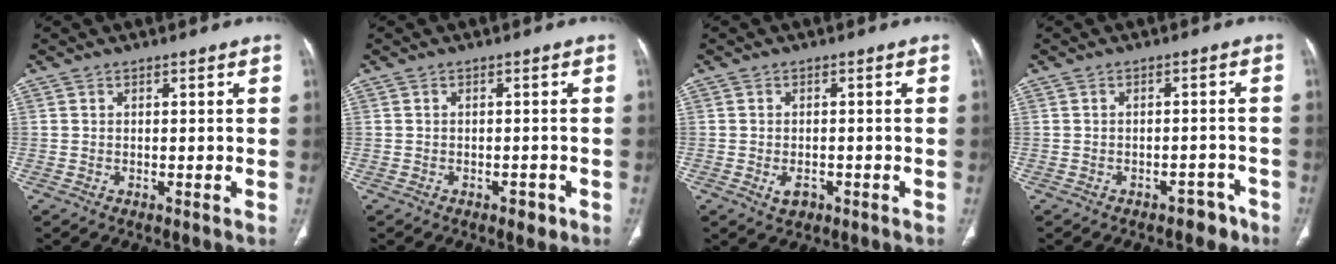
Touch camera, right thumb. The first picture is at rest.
{"total": 2.0, "force": [-1.2, 1.1, 1.2], "torque": [-0.009, 0.004, -0.012]}
{"total": 2.1, "force": [-0.8, 1.4, 1.4], "torque": [-0.022, 0.001, -0.008]}
{"total": 3.7, "force": [-2.8, 2.1, 1.2], "torque": [-0.003, 0.025, -0.031]}